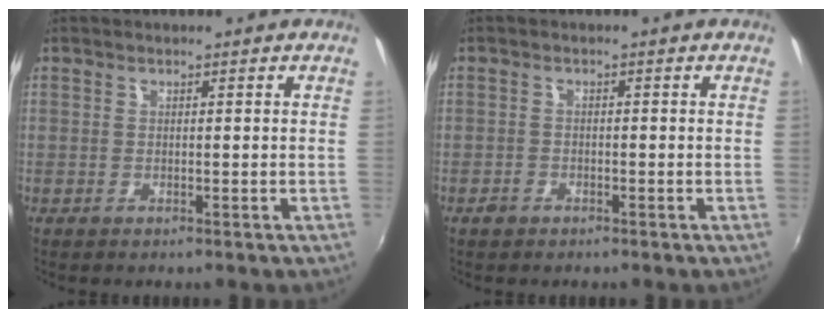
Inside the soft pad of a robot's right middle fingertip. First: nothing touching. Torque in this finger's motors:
{"motor_torque": [-0.15, -0.05, 0.02, 0.00]}